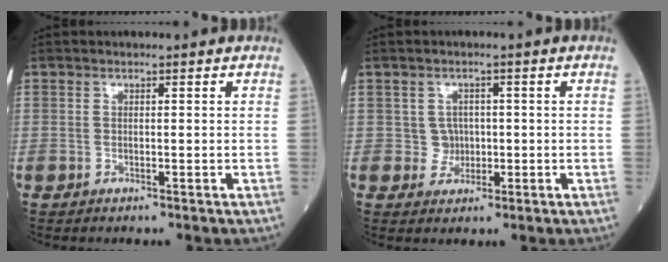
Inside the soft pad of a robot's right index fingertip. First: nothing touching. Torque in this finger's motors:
{"motor_torque": [-0.05, -0.08, 0.02, 0.01]}